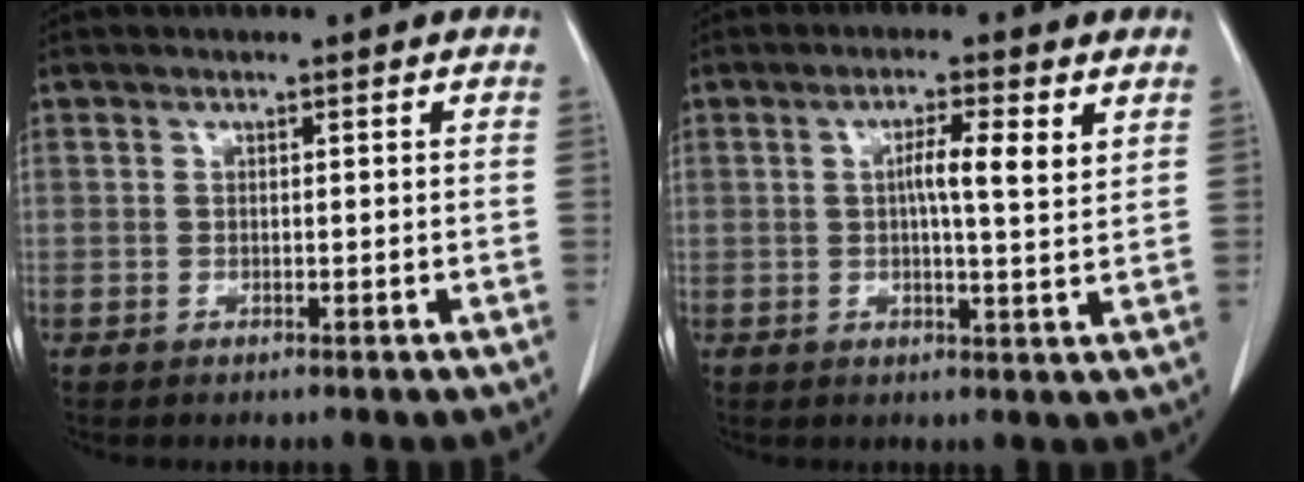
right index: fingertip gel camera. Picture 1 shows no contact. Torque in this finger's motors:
{"motor_torque": [0.37, 0.01, 0.21, 0.05]}